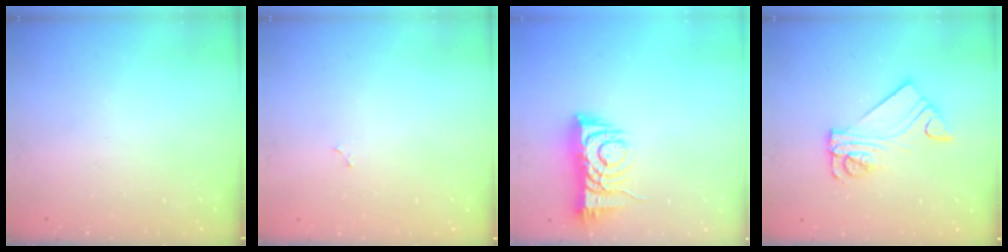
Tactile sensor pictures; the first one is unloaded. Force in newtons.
{"total": 2.3, "press": 2.3, "slide": 0.2}
{"total": 8.3, "press": 8.2, "slide": 1.3}
{"total": 9.3, "press": 9.3, "slide": 0.9}